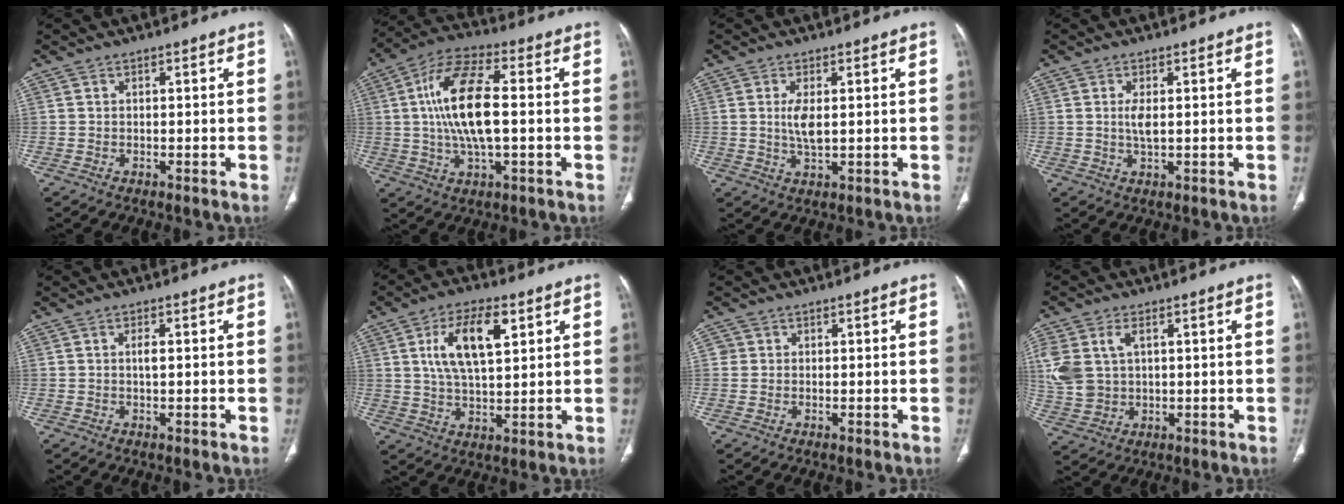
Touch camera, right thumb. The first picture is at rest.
{"total": 15.6, "force": [0.5, 6.2, 14.3], "torque": [-0.288, 0.015, 0.005]}
{"total": 4.3, "force": [0.6, 1.6, 3.9], "torque": [-0.084, -0.009, 0.016]}
{"total": 2.9, "force": [0.4, 1.0, 2.7], "torque": [-0.058, -0.005, 0.010]}
{"total": 1.5, "force": [0.1, 0.4, 1.5], "torque": [-0.032, 0.000, 0.002]}
{"total": 11.9, "force": [4.1, 5.3, 9.8], "torque": [-0.173, -0.007, 0.077]}
{"total": 1.2, "force": [0.2, 1.2, 0.1], "torque": [0.007, 0.003, 0.001]}
{"total": 11.1, "force": [2.6, 7.6, 7.6], "torque": [-0.184, 0.005, 0.061]}